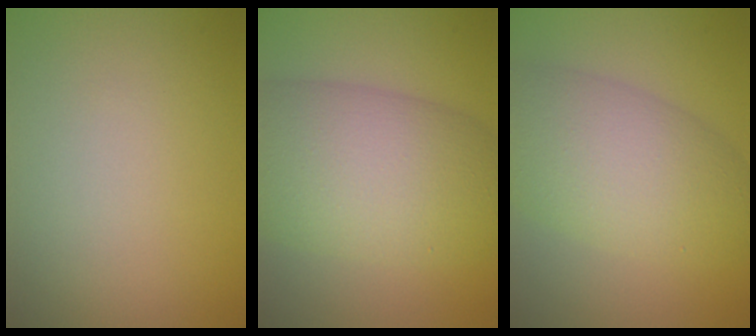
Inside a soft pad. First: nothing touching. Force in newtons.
{"total": 10.3, "press": 10.3, "slide": 0.2}
{"total": 7.8, "press": 7.8, "slide": 0.4}